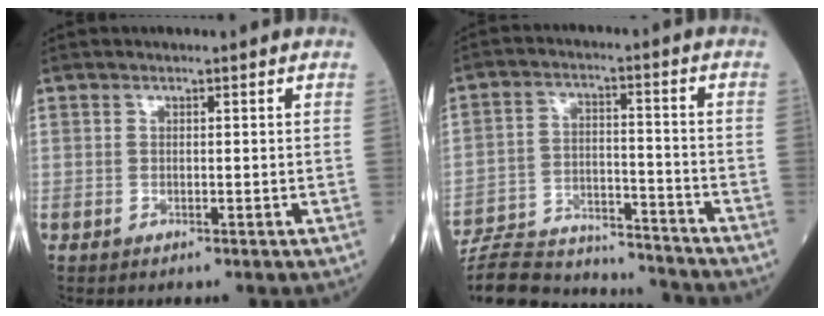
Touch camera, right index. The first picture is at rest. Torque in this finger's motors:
{"motor_torque": [-0.93, -0.97, -0.79, -0.21]}